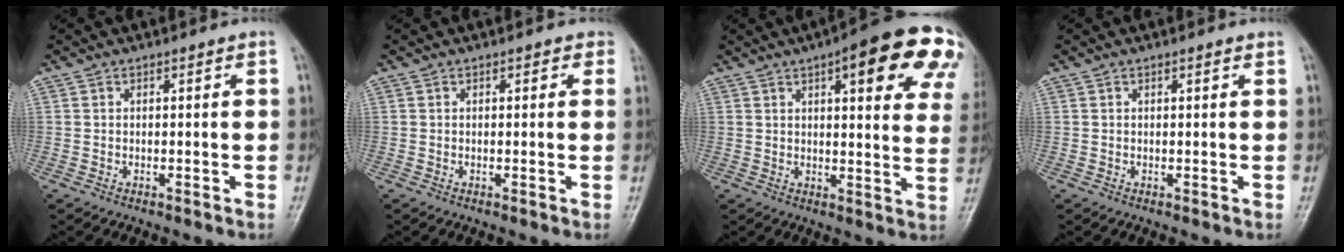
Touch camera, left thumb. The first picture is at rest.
{"total": 1.5, "force": [0.6, 0.9, 0.9], "torque": [0.004, 0.002, 0.003]}
{"total": 20.4, "force": [9.4, 6.0, 17.0], "torque": [-0.190, -0.014, 0.106]}
{"total": 0.5, "force": [0.4, 0.1, 0.4], "torque": [-0.007, 0.000, 0.004]}